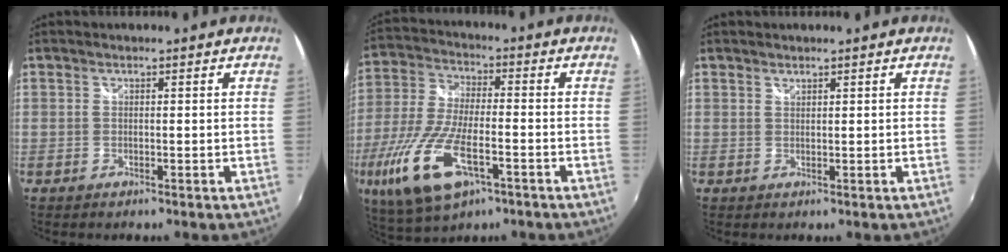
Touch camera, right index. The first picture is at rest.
{"total": 18.9, "force": [-8.5, 7.6, 15.1], "torque": [-0.328, -0.043, -0.158]}
{"total": 0.7, "force": [0.7, 0.2, 0.1], "torque": [-0.001, 0.001, 0.012]}